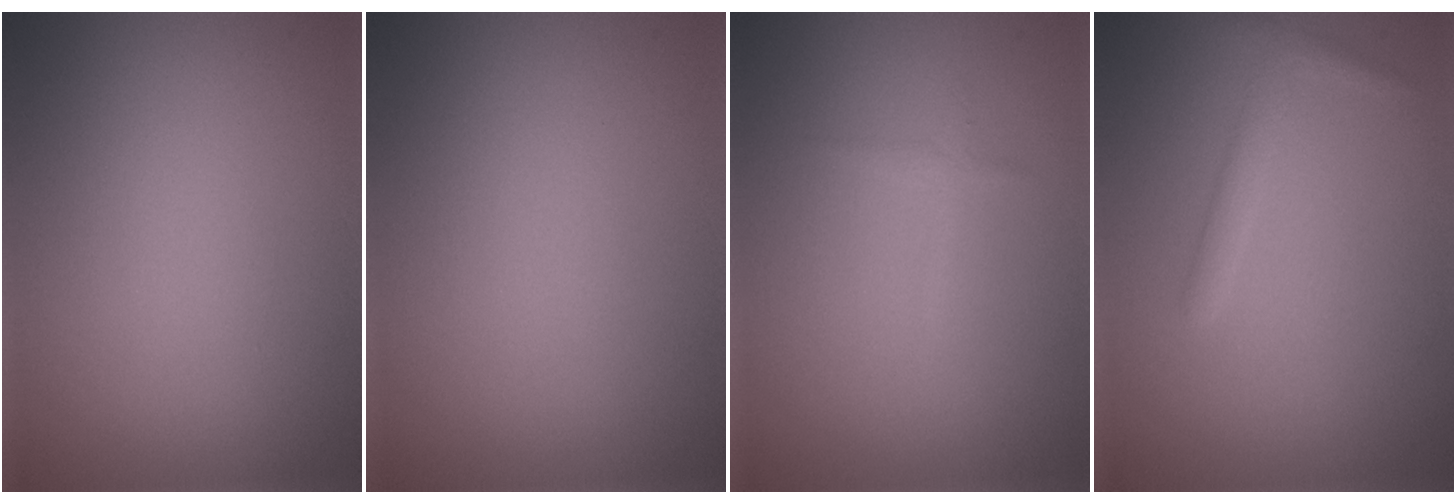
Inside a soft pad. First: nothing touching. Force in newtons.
{"total": 0.0}
{"total": 0.8, "press": 0.8, "slide": 0.1}
{"total": 1.5, "press": 1.5, "slide": 0.1}